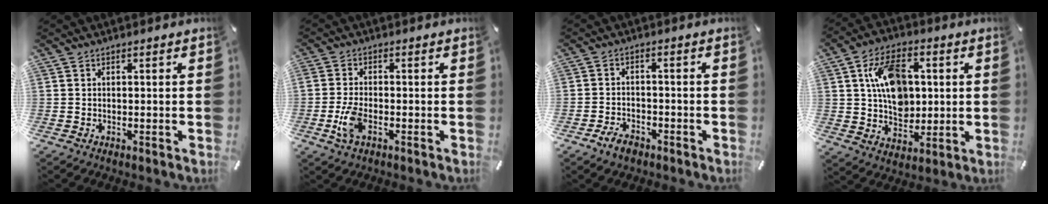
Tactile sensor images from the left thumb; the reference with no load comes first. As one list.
[{"total": 5.8, "force": [-1.9, 2.6, 4.8], "torque": [-0.112, -0.006, -0.036]}, {"total": 4.4, "force": [-3.1, 2.5, 1.9], "torque": [-0.040, 0.016, -0.059]}, {"total": 13.5, "force": [2.5, 9.8, 8.9], "torque": [-0.141, 0.014, 0.051]}]